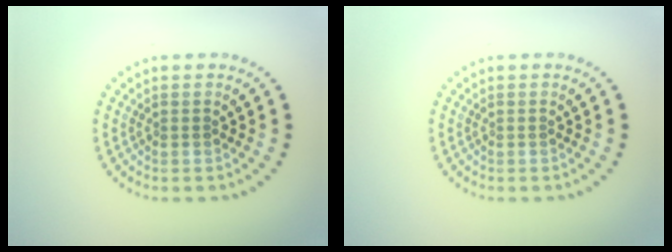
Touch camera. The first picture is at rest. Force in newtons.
{"total": 0.0}